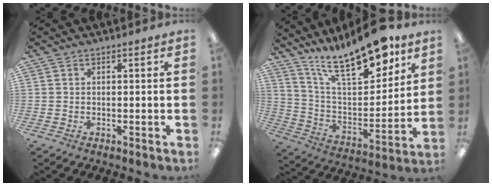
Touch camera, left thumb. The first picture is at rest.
{"total": 20.8, "force": [15.6, 6.8, 12.0], "torque": [-0.208, -0.102, 0.267]}